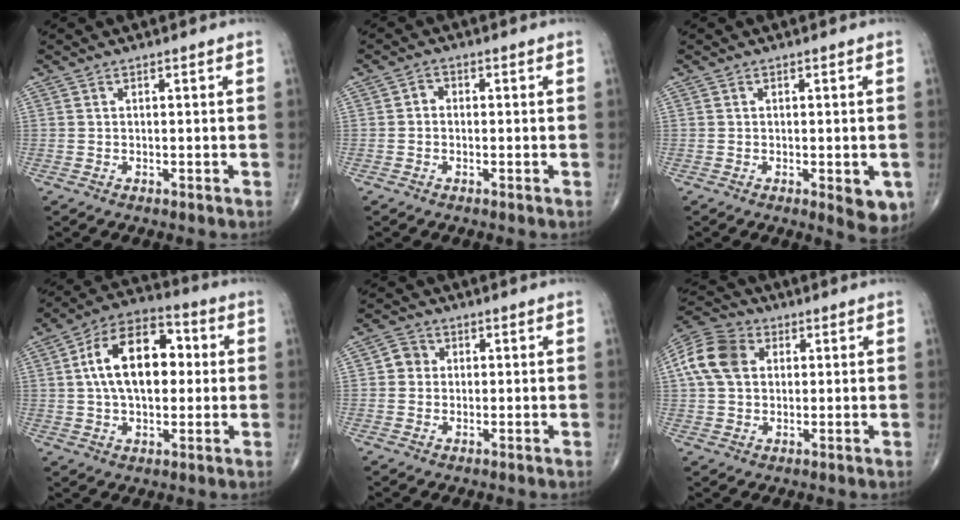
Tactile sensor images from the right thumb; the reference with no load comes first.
{"total": 1.8, "force": [-0.3, 1.5, 0.9], "torque": [0.000, 0.008, -0.012]}
{"total": 5.4, "force": [-1.6, 2.1, 4.7], "torque": [-0.044, -0.009, -0.016]}
{"total": 16.7, "force": [2.3, 9.8, 13.3], "torque": [-0.201, 0.025, 0.030]}
{"total": 3.2, "force": [0.3, 3.0, 1.0], "torque": [0.001, 0.006, -0.001]}
{"total": 11.1, "force": [2.4, 8.4, 6.9], "torque": [-0.130, 0.017, 0.036]}